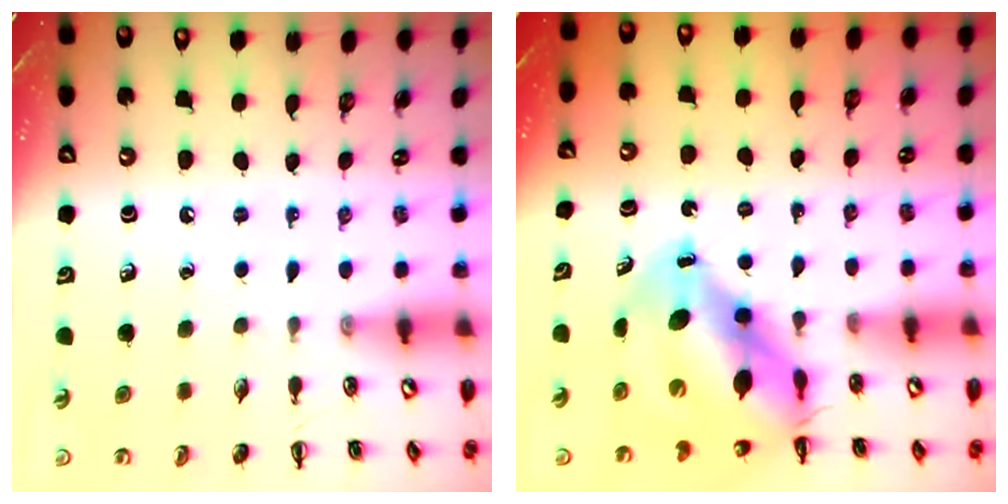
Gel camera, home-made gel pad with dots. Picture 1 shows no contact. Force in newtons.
{"total": 12.1, "press": 11.6, "slide": 3.1}